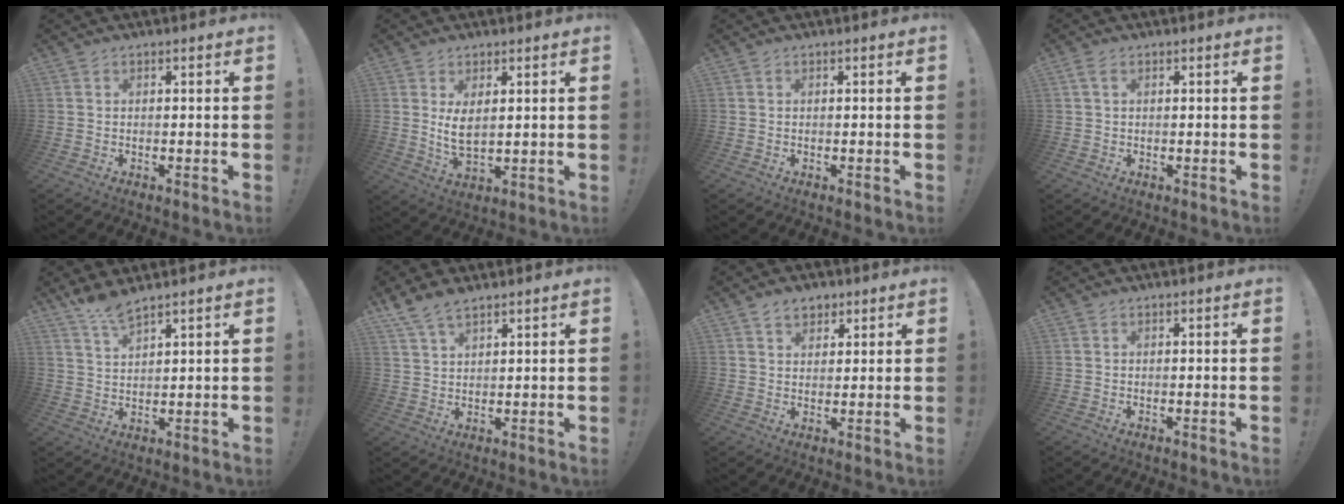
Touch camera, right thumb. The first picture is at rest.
{"total": 5.8, "force": [1.9, 2.7, 4.8], "torque": [-0.077, -0.019, 0.030]}
{"total": 0.0}
{"total": 2.2, "force": [0.8, 1.4, 1.6], "torque": [-0.028, 0.004, 0.014]}
{"total": 5.5, "force": [4.8, 0.7, 2.7], "torque": [-0.049, -0.031, 0.084]}
{"total": 6.2, "force": [5.0, 2.2, 3.0], "torque": [-0.066, -0.020, 0.098]}
{"total": 5.0, "force": [3.2, 3.4, 1.8], "torque": [-0.023, -0.009, 0.058]}
{"total": 0.0}